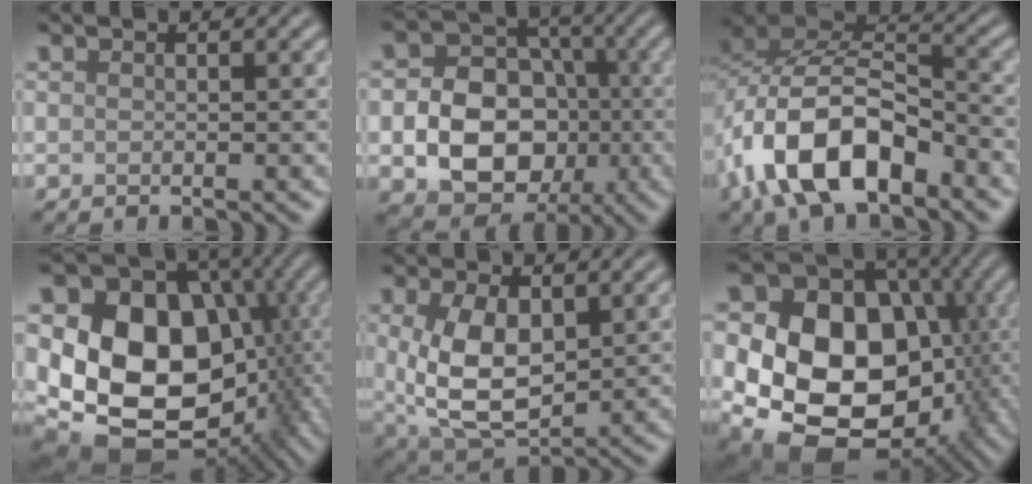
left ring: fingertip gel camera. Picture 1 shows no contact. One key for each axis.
{"total": 9.3, "fx": -2.2, "fy": 7.2, "fz": 5.5, "tx": -0.090, "ty": -0.007, "tz": -0.043}
{"total": 11.0, "fx": -5.0, "fy": 5.8, "fz": 7.9, "tx": -0.148, "ty": 0.013, "tz": -0.099}
{"total": 16.5, "fx": -0.9, "fy": 13.0, "fz": 10.1, "tx": -0.161, "ty": -0.024, "tz": -0.002}
{"total": 7.7, "fx": 0.9, "fy": 4.5, "fz": 6.2, "tx": -0.133, "ty": -0.010, "tz": 0.021}
{"total": 18.1, "fx": -2.1, "fy": 14.1, "fz": 11.2, "tx": -0.150, "ty": -0.021, "tz": -0.033}